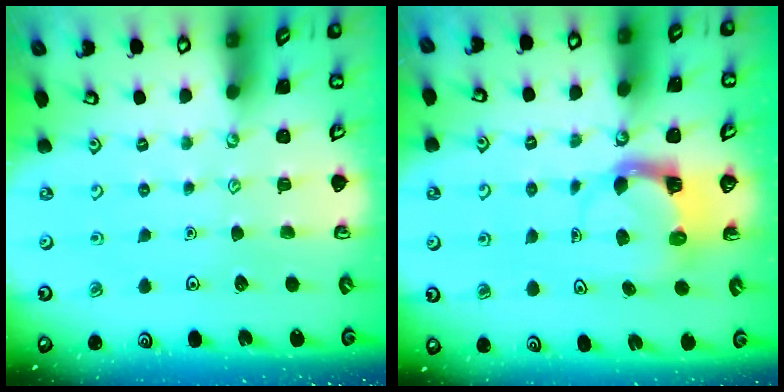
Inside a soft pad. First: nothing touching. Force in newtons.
{"total": 4.0, "press": 4.0, "slide": 0.4}